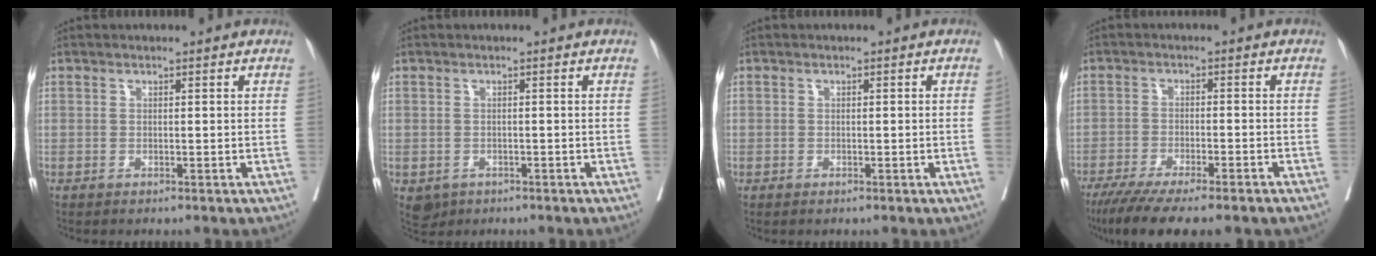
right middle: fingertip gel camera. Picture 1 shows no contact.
{"total": 2.8, "force": [-1.4, 2.3, 0.8], "torque": [-0.010, 0.000, -0.016]}
{"total": 0.0}
{"total": 13.5, "force": [-10.6, 1.9, 8.1], "torque": [-0.125, -0.027, -0.163]}